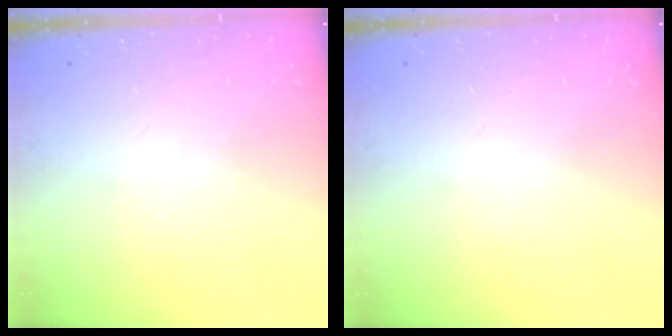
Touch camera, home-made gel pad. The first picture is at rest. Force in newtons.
{"total": 0.0}